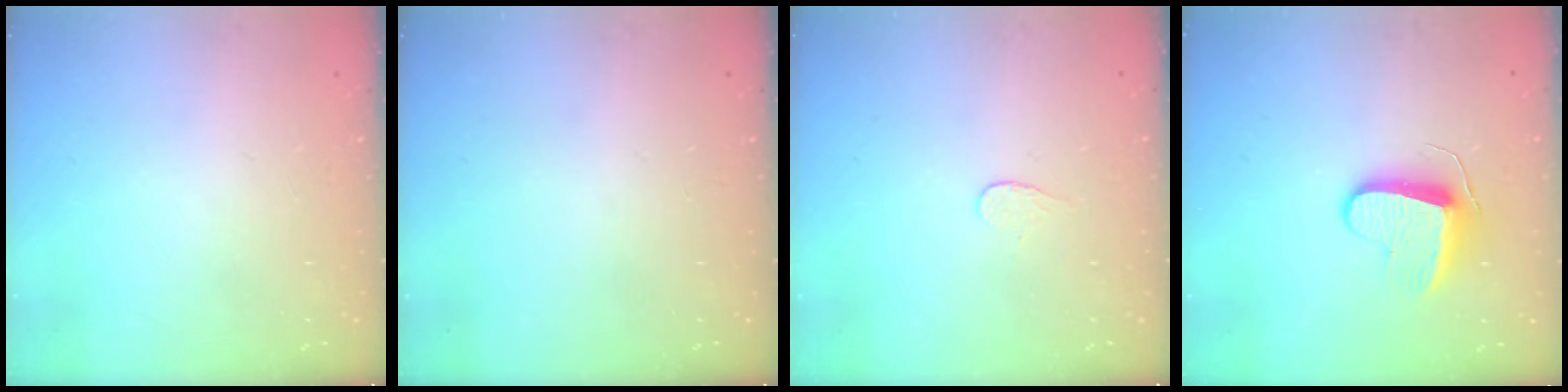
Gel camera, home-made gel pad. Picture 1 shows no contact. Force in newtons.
{"total": 0.0}
{"total": 3.4, "press": 3.4, "slide": 0.4}
{"total": 8.8, "press": 8.8, "slide": 0.2}